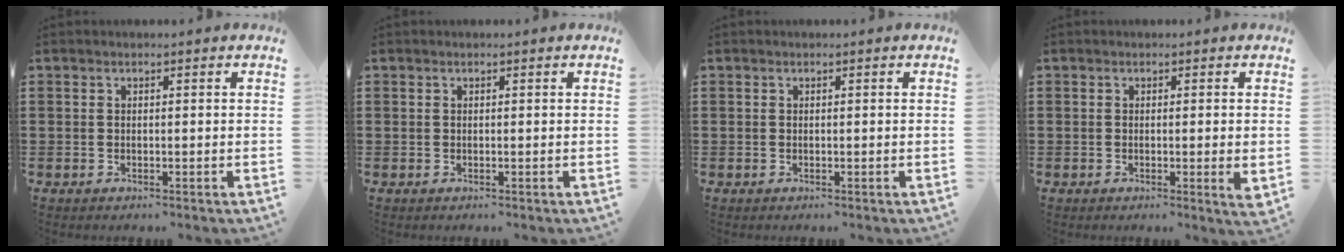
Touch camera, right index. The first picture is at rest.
{"total": 0.0}
{"total": 0.0}
{"total": 1.9, "force": [-0.1, 0.1, 1.9], "torque": [-0.034, -0.007, 0.000]}